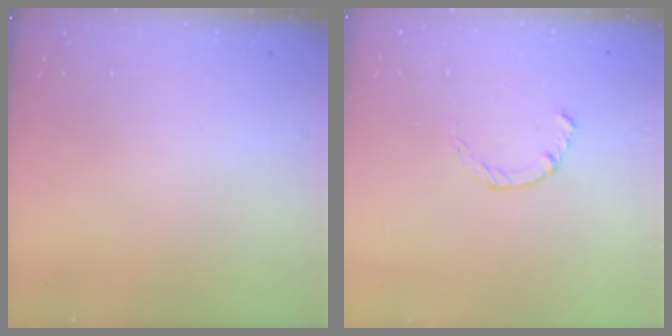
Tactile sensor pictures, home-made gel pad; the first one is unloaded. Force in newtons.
{"total": 2.2, "press": 2.2, "slide": 0.4}